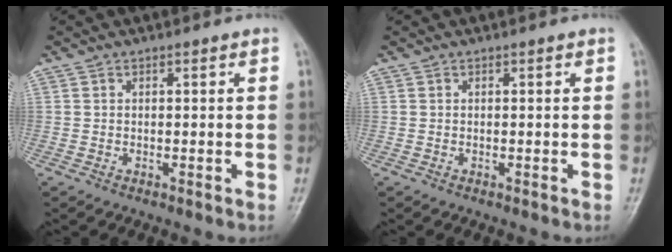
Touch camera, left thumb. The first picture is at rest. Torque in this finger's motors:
{"motor_torque": [0.44, -0.27, -0.05, 0.15, 0.06]}